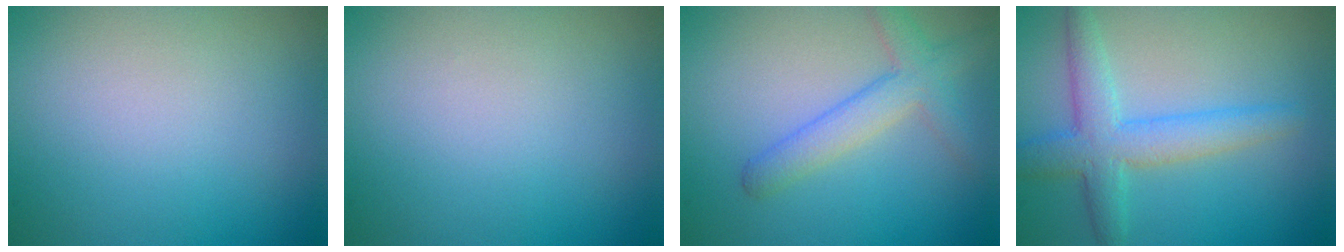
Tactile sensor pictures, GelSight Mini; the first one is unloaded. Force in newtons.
{"total": 0.0}
{"total": 3.5, "press": 3.5, "slide": 0.2}
{"total": 4.5, "press": 4.5, "slide": 0.1}